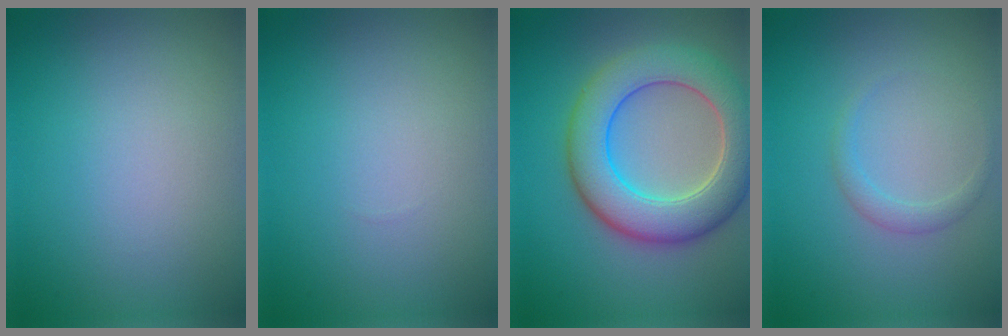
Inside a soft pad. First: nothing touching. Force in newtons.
{"total": 0.0}
{"total": 8.4, "press": 8.3, "slide": 0.5}
{"total": 1.2, "press": 1.2, "slide": 0.1}